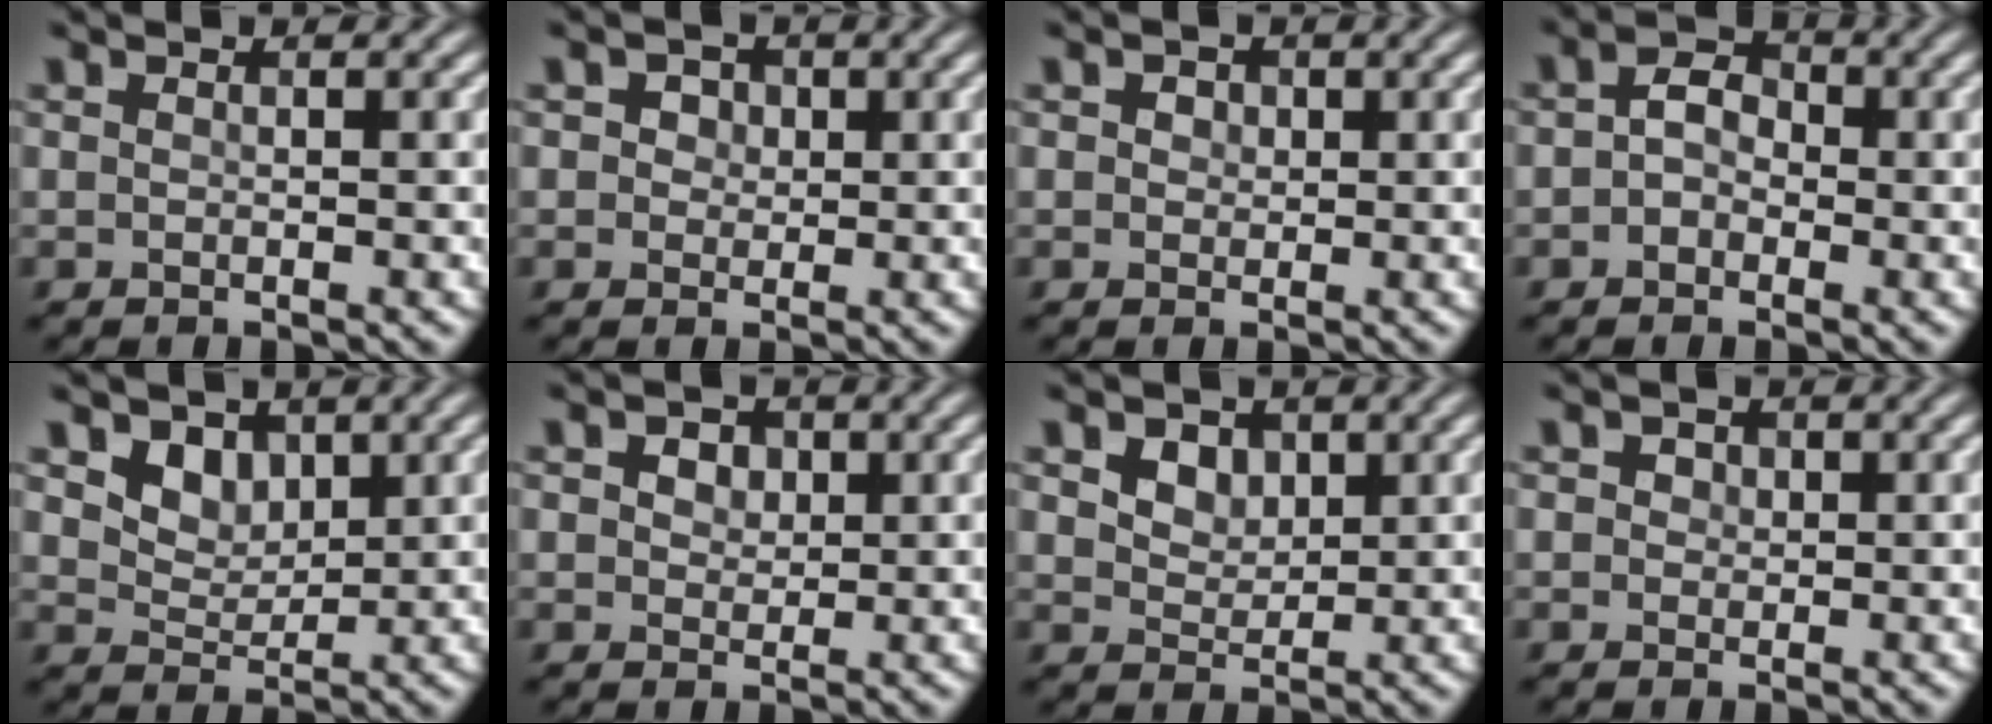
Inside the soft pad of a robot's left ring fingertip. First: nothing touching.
{"total": 2.4, "force": [1.0, 1.9, 1.1], "torque": [-0.014, 0.008, 0.003]}
{"total": 1.4, "force": [0.6, 1.1, 0.6], "torque": [-0.006, 0.003, 0.001]}
{"total": 2.6, "force": [-0.2, 2.0, 1.6], "torque": [-0.027, 0.005, -0.014]}
{"total": 3.9, "force": [2.1, 2.7, 1.8], "torque": [-0.050, -0.019, 0.053]}
{"total": 3.3, "force": [1.6, 2.3, 1.8], "torque": [-0.031, 0.010, 0.009]}
{"total": 3.8, "force": [2.0, 2.6, 1.9], "torque": [-0.051, 0.000, 0.038]}
{"total": 1.4, "force": [0.5, 1.1, 0.6], "torque": [-0.004, 0.003, 0.000]}